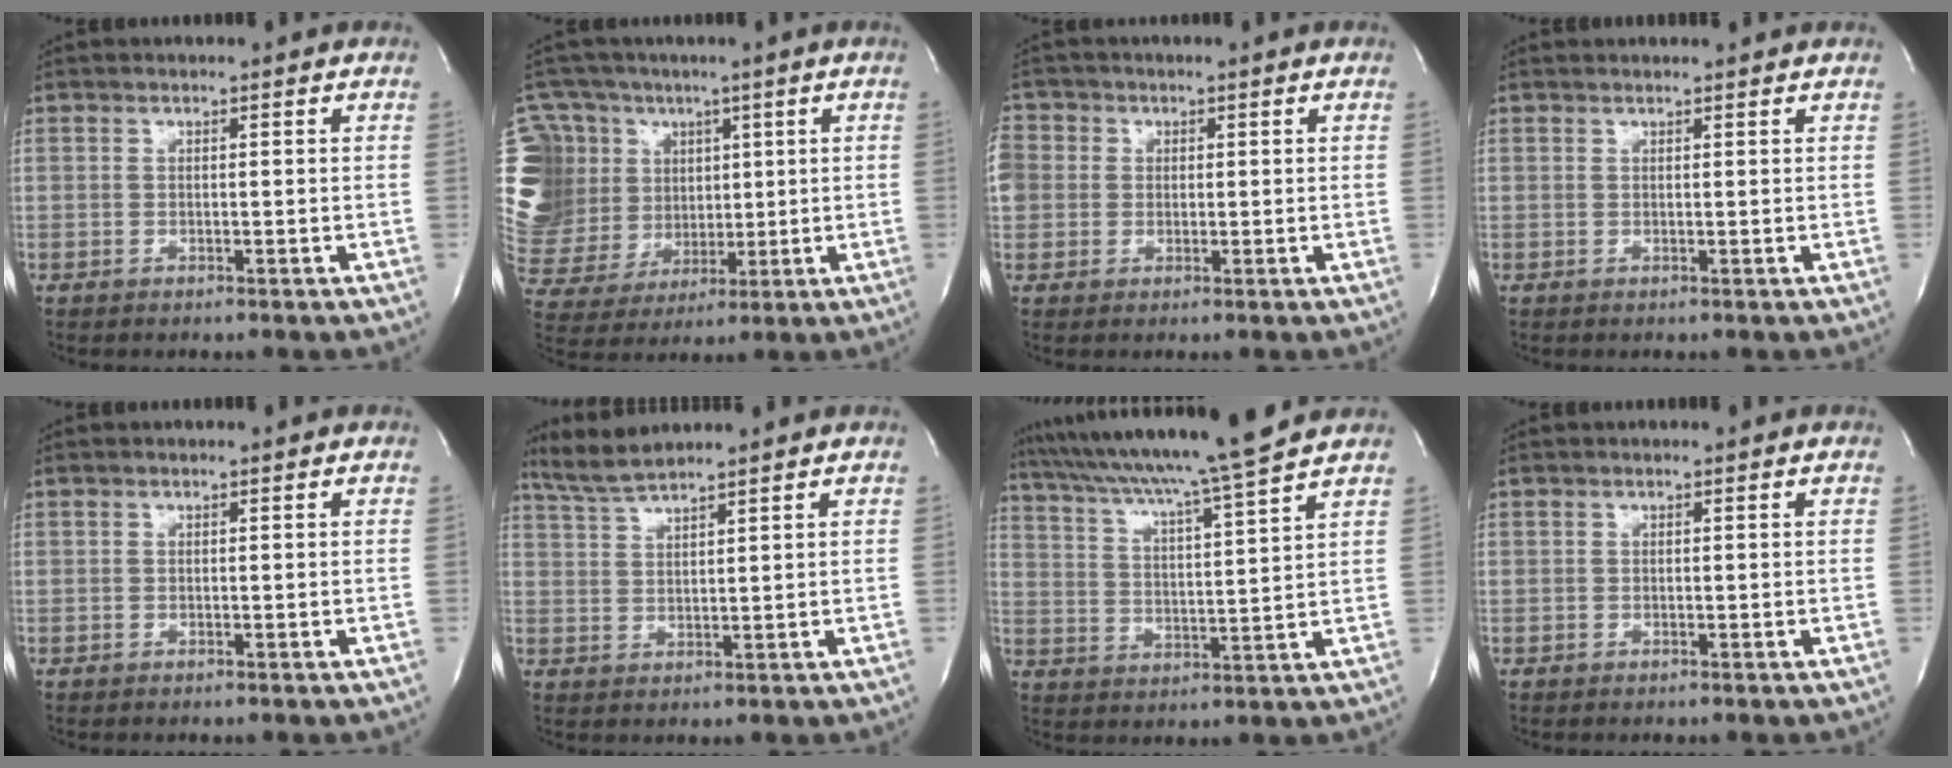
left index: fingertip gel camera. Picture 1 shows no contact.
{"total": 21.9, "force": [7.3, 18.8, 8.6], "torque": [-0.249, 0.083, 0.157]}
{"total": 6.7, "force": [1.2, 6.2, 2.1], "torque": [-0.064, 0.024, 0.023]}
{"total": 2.3, "force": [2.3, 0.1, 0.5], "torque": [-0.009, 0.015, 0.029]}
{"total": 0.0}
{"total": 5.0, "force": [4.6, -0.5, 1.7], "torque": [-0.044, 0.008, 0.098]}
{"total": 16.4, "force": [14.4, -2.0, 7.8], "torque": [-0.136, -0.018, 0.219]}
{"total": 0.0}